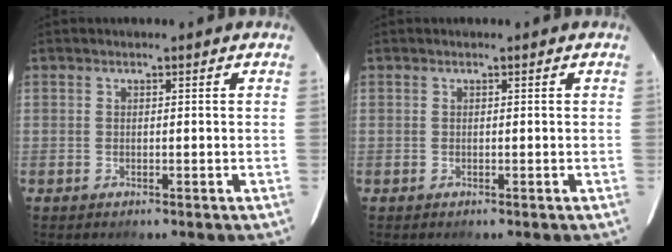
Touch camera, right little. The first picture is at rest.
{"total": 0.0}